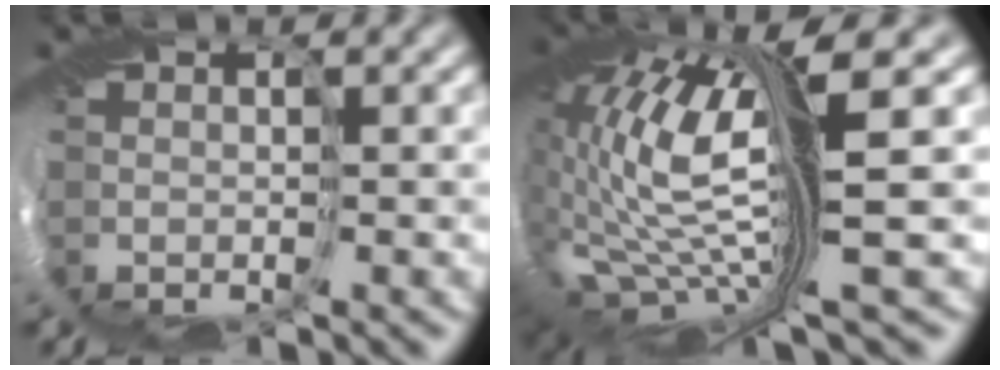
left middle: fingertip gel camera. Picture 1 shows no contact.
{"total": 13.5, "force": [1.8, 4.1, 12.8], "torque": [-0.281, -0.013, 0.057]}